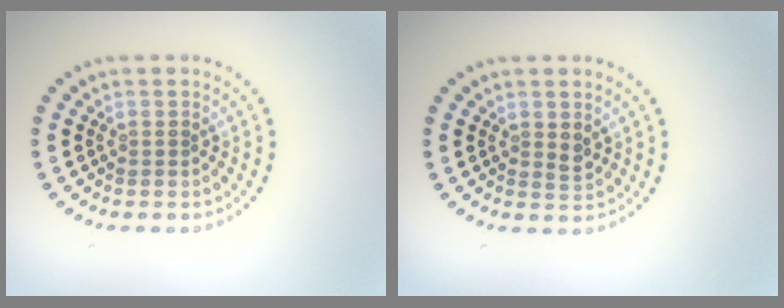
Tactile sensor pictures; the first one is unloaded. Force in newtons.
{"total": 1.0, "press": 1.0, "slide": 0.3}